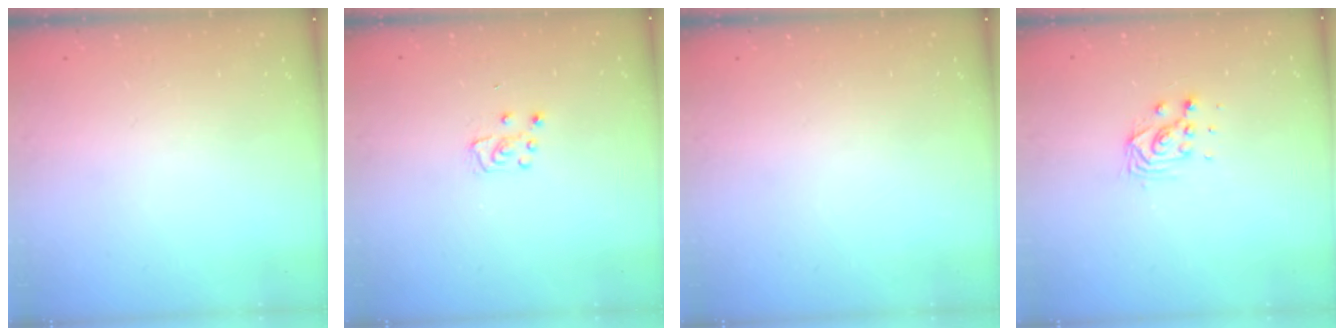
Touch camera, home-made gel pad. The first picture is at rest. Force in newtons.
{"total": 5.1, "press": 5.0, "slide": 0.6}
{"total": 0.0}
{"total": 6.2, "press": 6.2, "slide": 0.2}